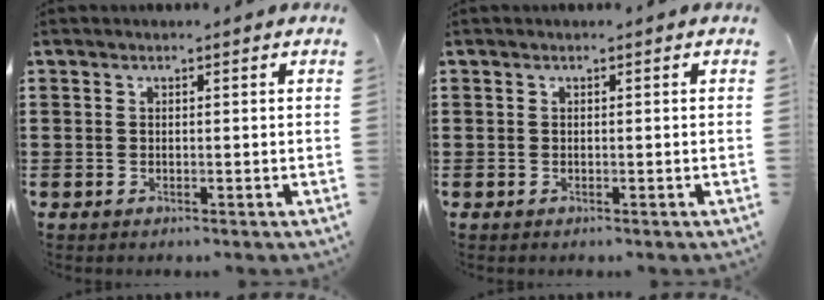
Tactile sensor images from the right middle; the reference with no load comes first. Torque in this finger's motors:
{"motor_torque": [0.37, -0.24, 0.05, 0.02]}